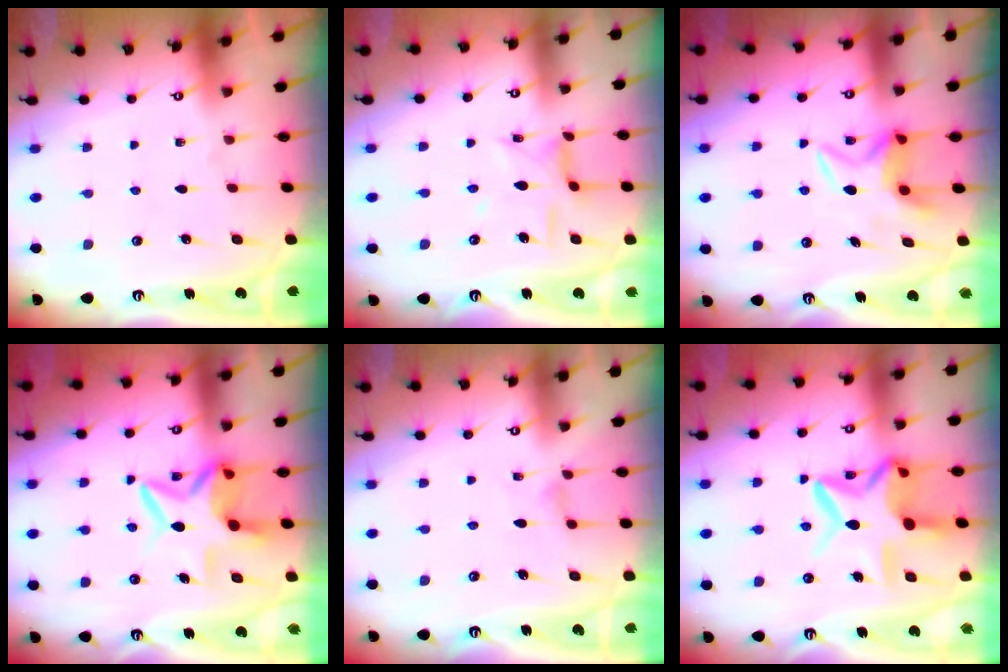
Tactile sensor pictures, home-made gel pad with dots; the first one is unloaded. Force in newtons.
{"total": 7.8, "press": 7.8, "slide": 0.5}
{"total": 5.5, "press": 5.5, "slide": 0.3}
{"total": 10.0, "press": 10.0, "slide": 1.3}
{"total": 0.6, "press": 0.5, "slide": 0.2}
{"total": 14.2, "press": 14.0, "slide": 2.0}